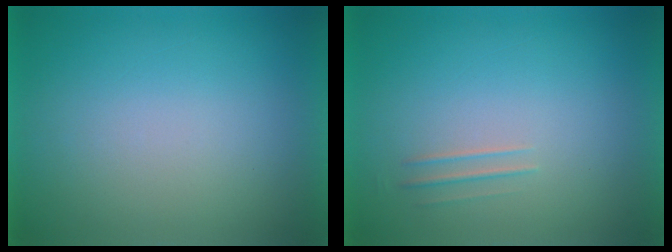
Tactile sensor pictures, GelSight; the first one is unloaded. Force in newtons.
{"total": 1.5}